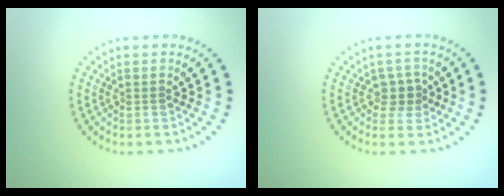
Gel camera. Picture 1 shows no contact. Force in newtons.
{"total": 1.8, "press": 1.4, "slide": 1.1}